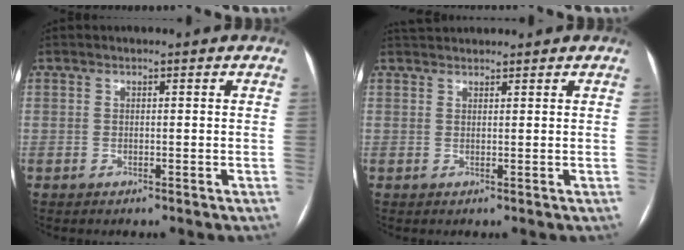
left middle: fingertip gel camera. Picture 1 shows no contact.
{"total": 3.1, "force": [3.0, 0.5, 0.5], "torque": [-0.008, 0.034, 0.054]}